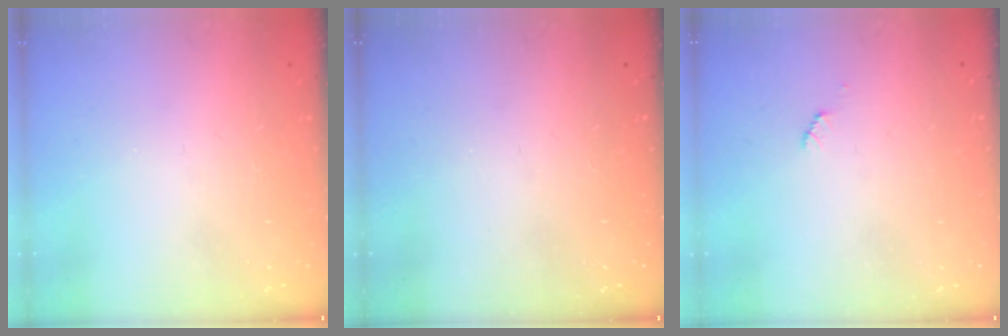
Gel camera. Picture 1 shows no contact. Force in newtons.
{"total": 0.0}
{"total": 2.5, "press": 2.5, "slide": 0.4}